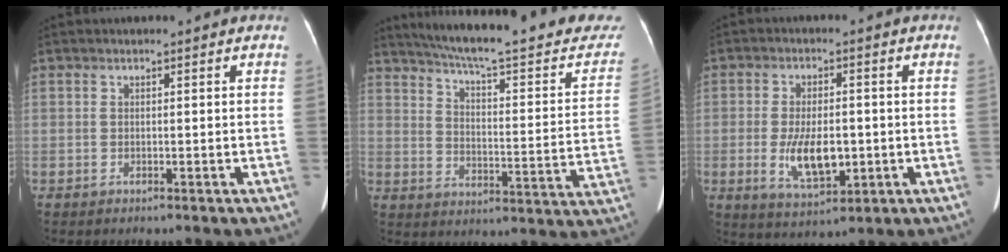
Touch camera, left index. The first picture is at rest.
{"total": 27.4, "force": [23.9, 3.5, 12.9], "torque": [-0.189, -0.052, 0.299]}
{"total": 8.0, "force": [-1.5, 3.4, 7.1], "torque": [-0.139, -0.008, -0.017]}